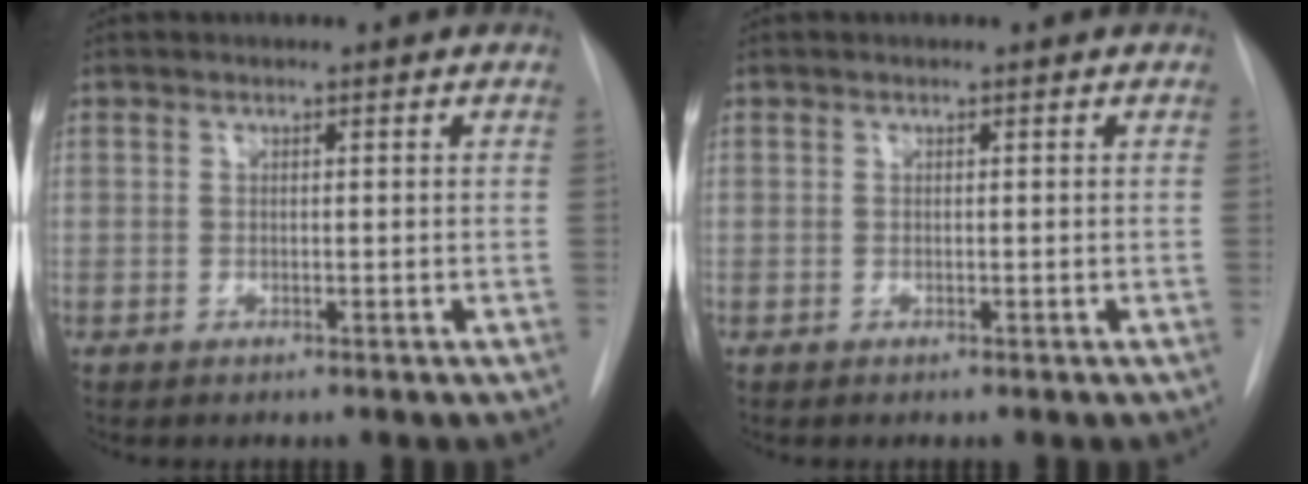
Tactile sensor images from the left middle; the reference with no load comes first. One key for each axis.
{"total": 0.0}